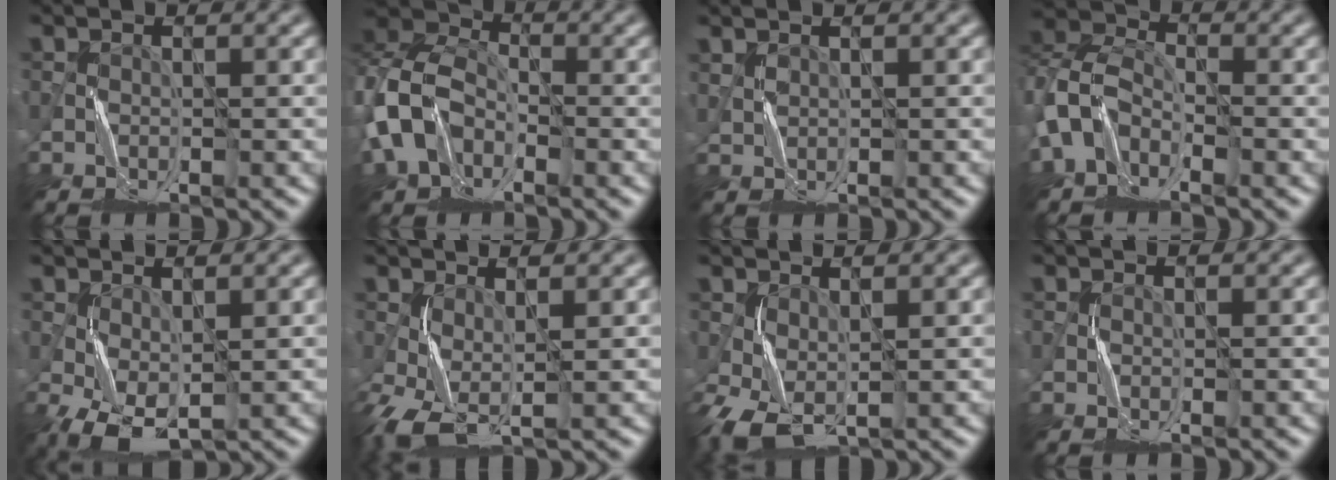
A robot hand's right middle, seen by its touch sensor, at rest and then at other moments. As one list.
[{"total": 7.1, "force": [-2.5, 5.1, 4.2], "torque": [-0.100, 0.007, -0.066]}, {"total": 1.0, "force": [1.0, 0.1, 0.3], "torque": [-0.014, -0.002, 0.024]}, {"total": 5.4, "force": [-2.5, 3.5, 3.2], "torque": [-0.068, 0.007, -0.063]}, {"total": 3.8, "force": [-0.3, 2.0, 3.2], "torque": [-0.086, 0.003, -0.003]}, {"total": 4.2, "force": [-0.6, 1.9, 3.7], "torque": [-0.099, 0.001, -0.015]}, {"total": 4.2, "force": [-0.5, 2.3, 3.5], "torque": [-0.098, -0.001, -0.009]}, {"total": 0.0}]